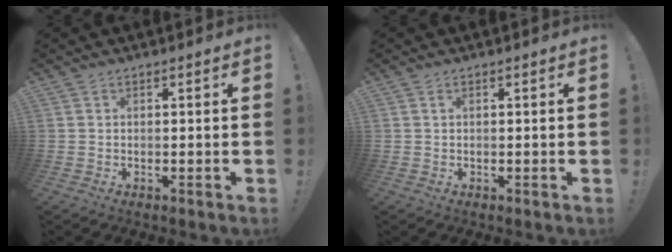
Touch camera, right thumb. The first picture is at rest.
{"total": 0.5, "force": [0.2, 0.0, 0.4], "torque": [-0.009, 0.001, 0.004]}